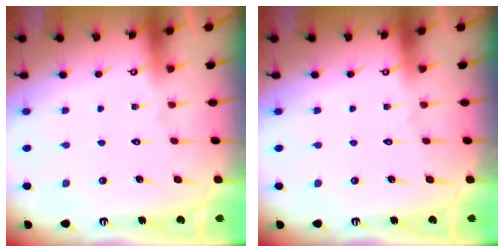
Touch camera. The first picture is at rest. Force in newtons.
{"total": 0.0}